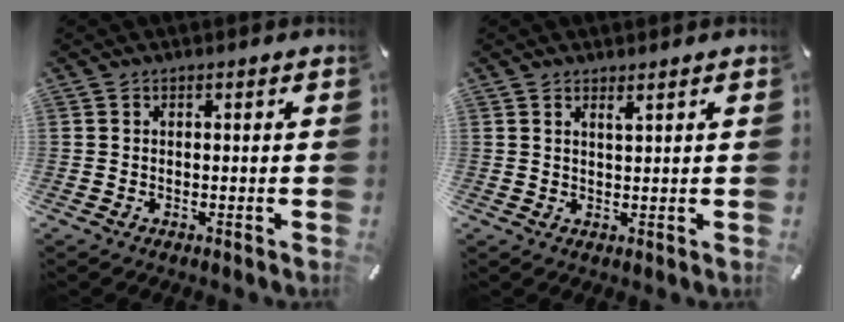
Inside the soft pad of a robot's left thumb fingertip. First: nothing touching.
{"total": 1.7, "force": [1.4, 0.1, 1.0], "torque": [-0.019, -0.001, 0.024]}